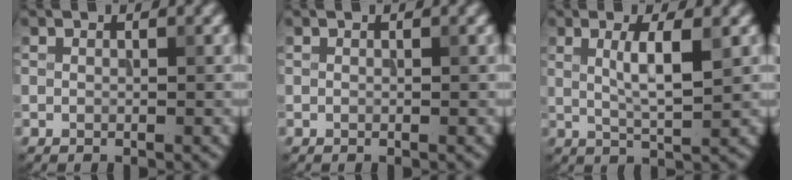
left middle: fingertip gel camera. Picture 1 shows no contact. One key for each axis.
{"total": 0.0}
{"total": 3.8, "fx": 1.0, "fy": 0.8, "fz": 3.6, "tx": -0.063, "ty": 0.000, "tz": 0.017}